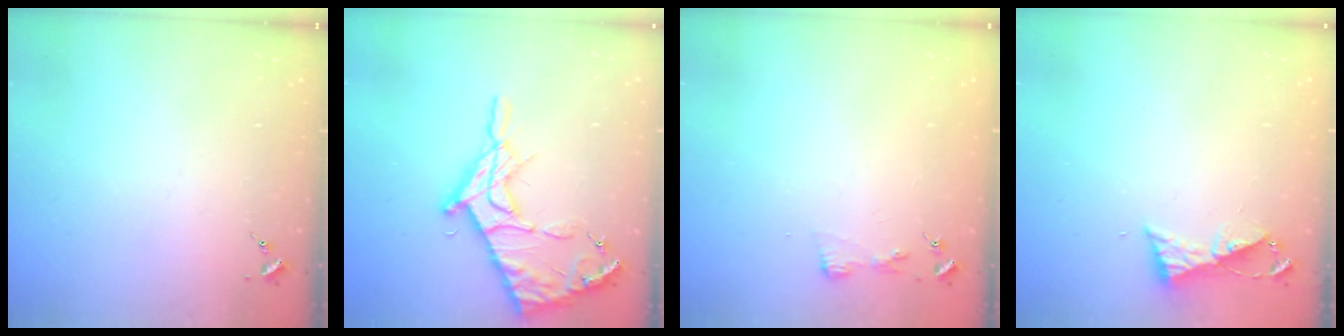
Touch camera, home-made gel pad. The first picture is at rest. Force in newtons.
{"total": 16.8, "press": 16.8, "slide": 1.3}
{"total": 3.1, "press": 3.1, "slide": 0.4}
{"total": 6.4, "press": 6.4, "slide": 0.6}